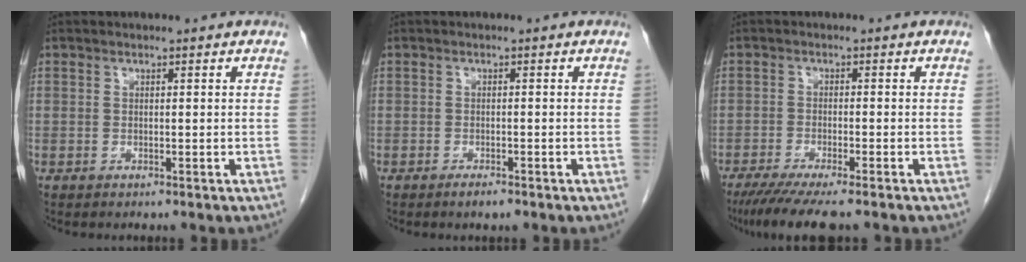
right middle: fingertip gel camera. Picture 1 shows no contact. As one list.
[{"total": 1.5, "force": [-1.1, 0.2, 1.0], "torque": [-0.021, -0.004, -0.015]}, {"total": 8.4, "force": [-6.7, 0.4, 5.2], "torque": [-0.079, -0.022, -0.106]}]